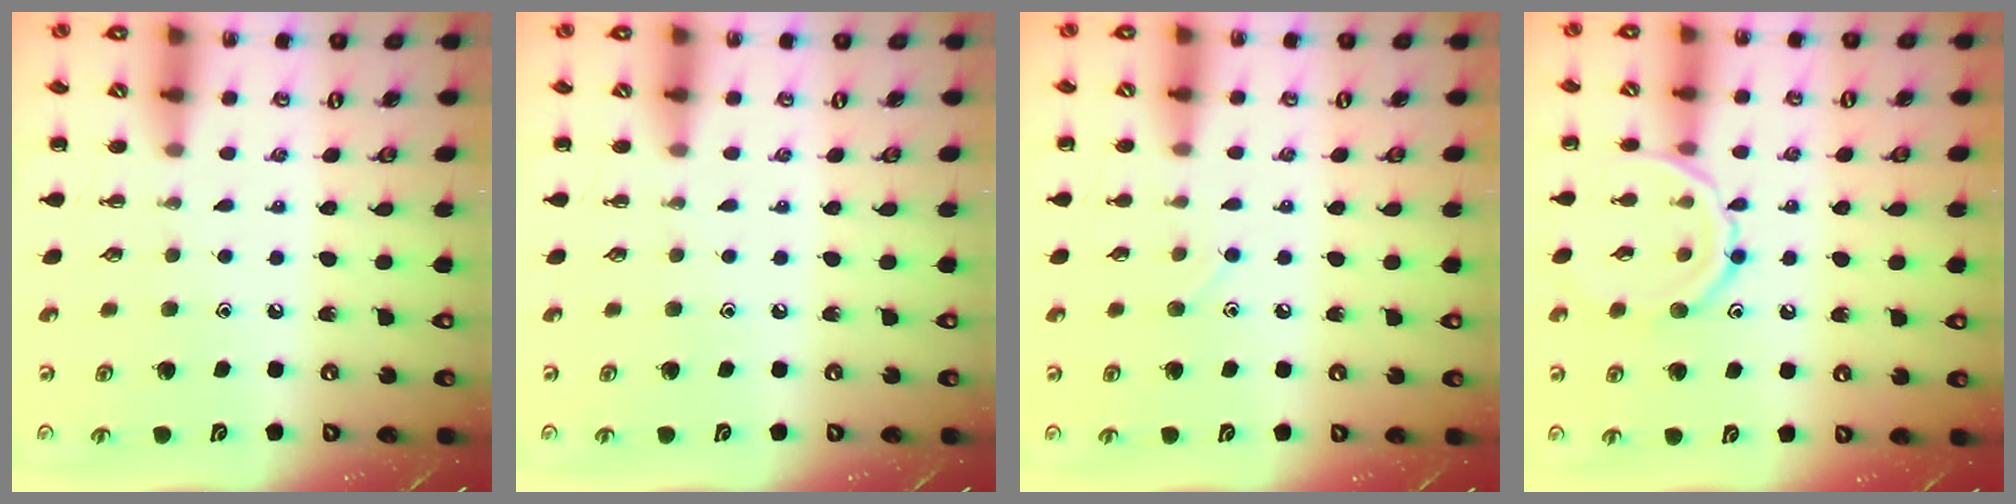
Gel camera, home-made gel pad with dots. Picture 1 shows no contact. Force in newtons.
{"total": 0.0}
{"total": 5.9, "press": 5.5, "slide": 2.1}
{"total": 12.1, "press": 12.1, "slide": 0.3}